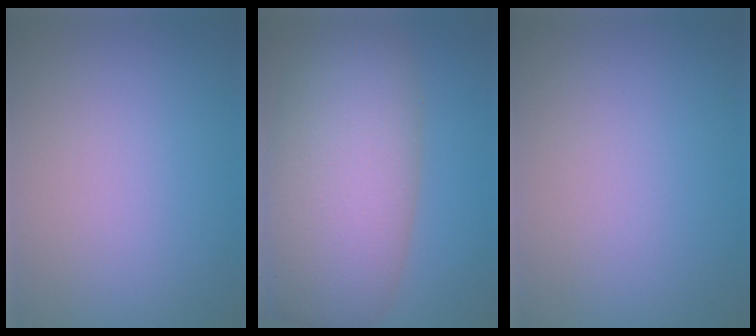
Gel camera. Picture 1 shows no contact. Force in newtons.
{"total": 11.8, "press": 11.8, "slide": 0.5}
{"total": 0.0}